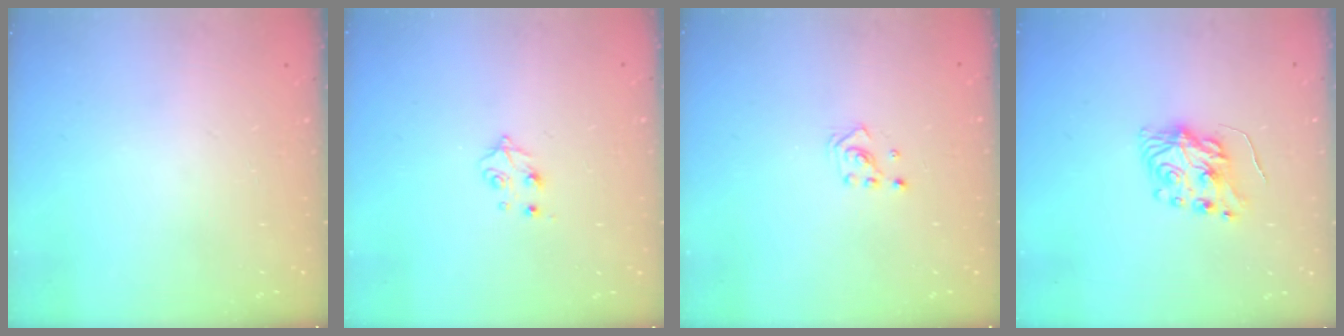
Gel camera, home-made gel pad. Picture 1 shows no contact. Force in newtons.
{"total": 4.3, "press": 4.3, "slide": 0.6}
{"total": 2.2, "press": 2.2, "slide": 0.2}
{"total": 7.5, "press": 7.5, "slide": 0.7}